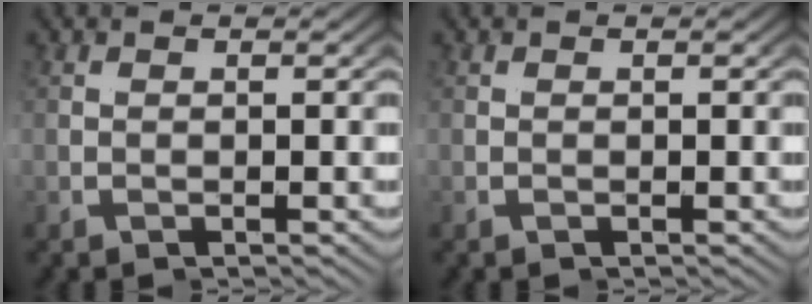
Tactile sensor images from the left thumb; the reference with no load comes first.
{"total": 0.0}